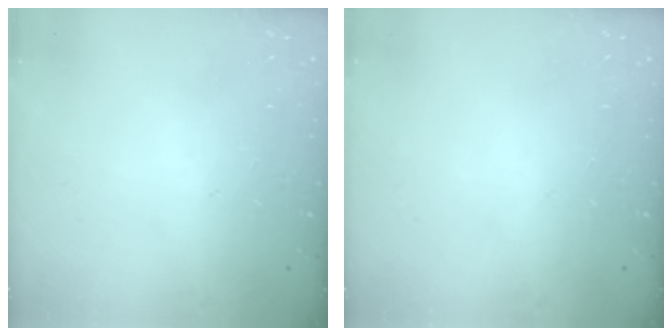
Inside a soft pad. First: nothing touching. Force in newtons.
{"total": 0.0}